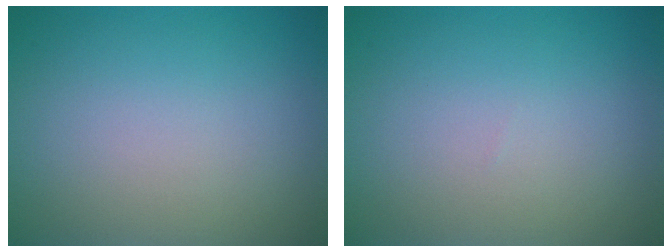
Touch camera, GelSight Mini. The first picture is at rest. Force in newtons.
{"total": 0.0}